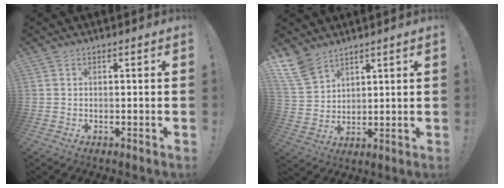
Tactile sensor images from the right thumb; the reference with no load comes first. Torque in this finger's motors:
{"motor_torque": [1.00, 2.55, 1.08, 1.07, 0.29]}